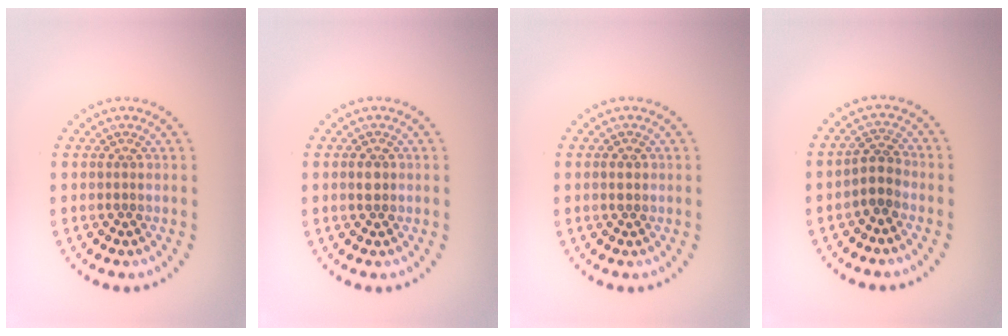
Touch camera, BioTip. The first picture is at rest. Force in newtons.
{"total": 1.4, "press": 1.4, "slide": 0.2}
{"total": 1.1, "press": 1.1, "slide": 0.1}
{"total": 2.2, "press": 1.9, "slide": 1.1}